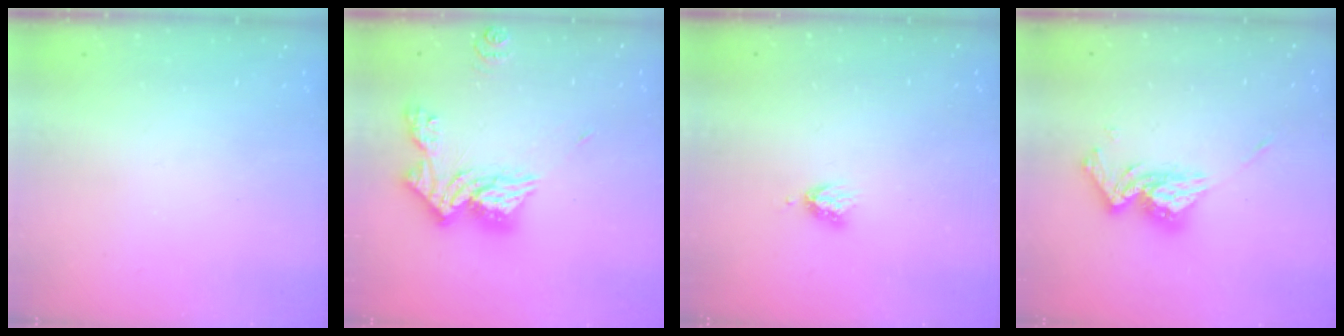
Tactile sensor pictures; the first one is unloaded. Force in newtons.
{"total": 15.2, "press": 15.1, "slide": 1.6}
{"total": 3.6, "press": 3.5, "slide": 0.5}
{"total": 13.5, "press": 13.4, "slide": 1.2}